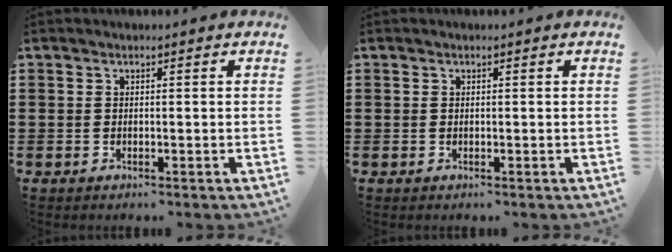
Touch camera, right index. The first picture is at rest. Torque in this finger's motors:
{"motor_torque": [0.29, 0.39, -0.01, -0.01]}